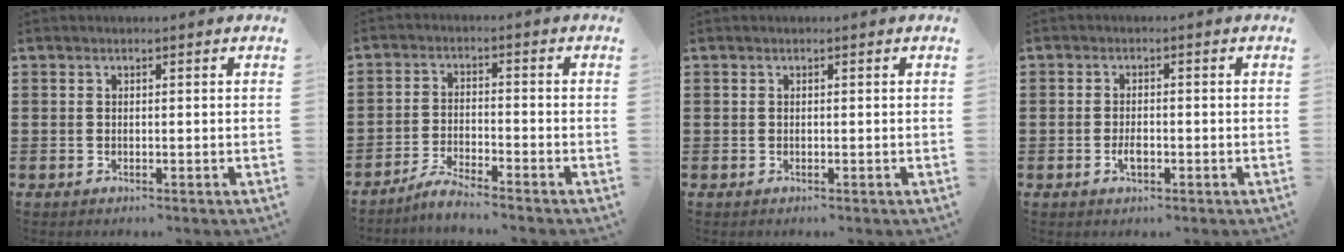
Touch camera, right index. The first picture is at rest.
{"total": 3.6, "force": [-3.5, -0.1, 1.0], "torque": [-0.028, 0.001, -0.070]}
{"total": 0.0}
{"total": 2.2, "force": [-0.8, 1.0, 1.8], "torque": [-0.034, 0.000, -0.015]}